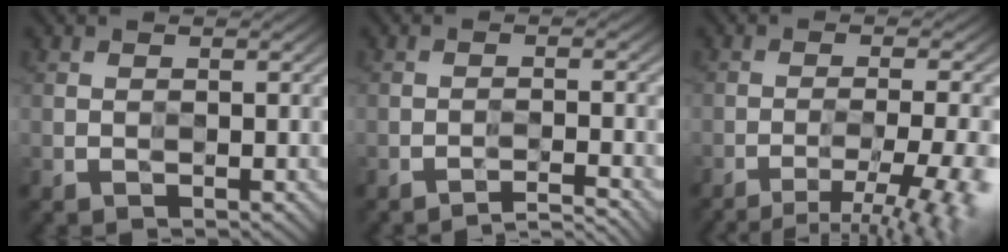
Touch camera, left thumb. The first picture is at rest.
{"total": 3.2, "force": [-2.8, 0.1, 1.6], "torque": [-0.018, 0.012, -0.056]}
{"total": 9.2, "force": [-5.6, 1.7, 7.1], "torque": [-0.108, -0.001, -0.075]}